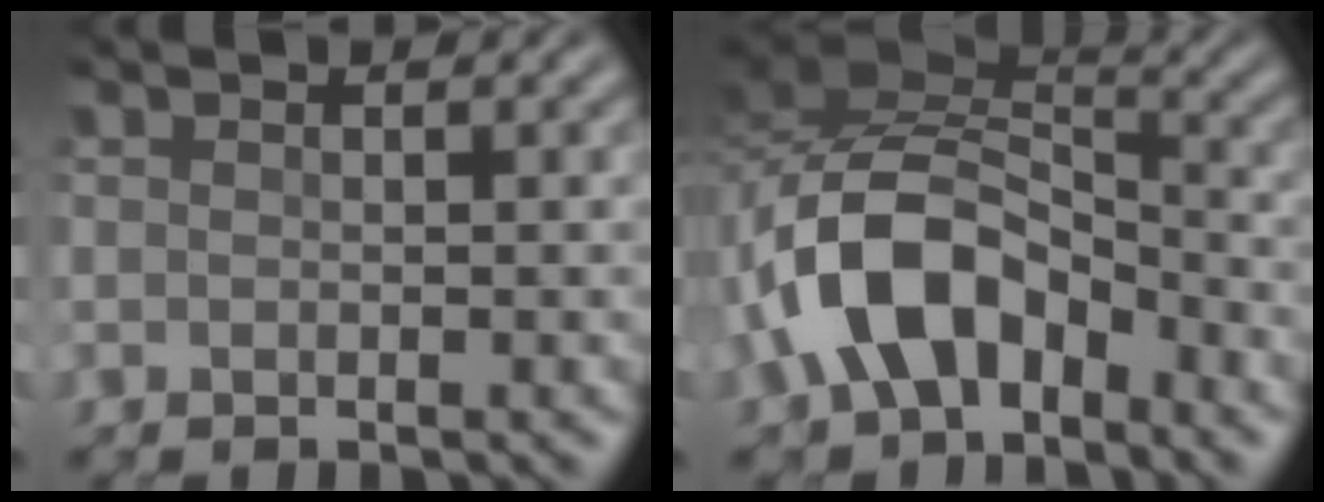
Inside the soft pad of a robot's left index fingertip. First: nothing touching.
{"total": 9.0, "force": [-4.1, 5.5, 5.8], "torque": [-0.105, 0.013, -0.085]}